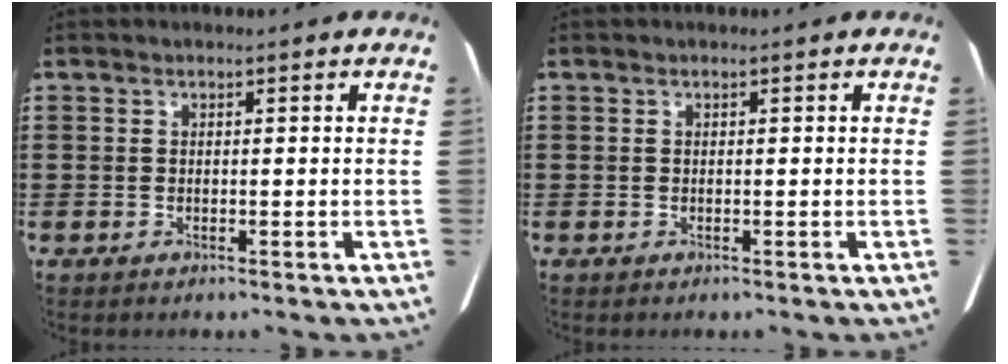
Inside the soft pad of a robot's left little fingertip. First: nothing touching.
{"total": 0.0}